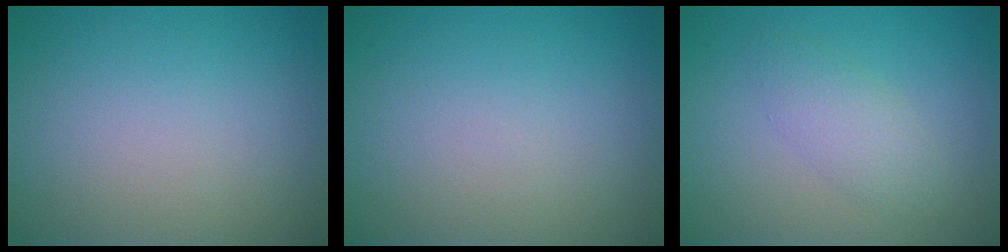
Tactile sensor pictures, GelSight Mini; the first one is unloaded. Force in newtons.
{"total": 0.0}
{"total": 2.5, "press": 2.5, "slide": 0.0}